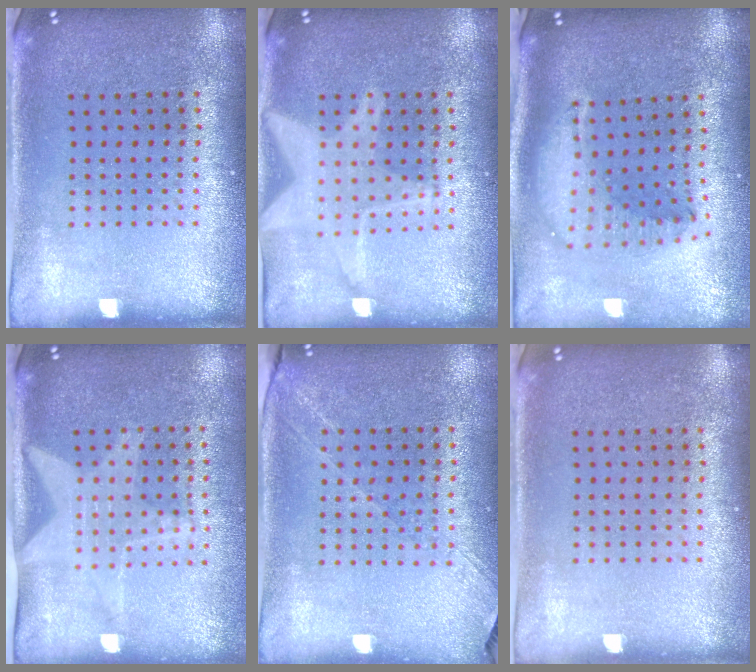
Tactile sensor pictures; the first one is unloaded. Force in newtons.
{"total": 2.3, "press": 2.3, "slide": 0.3}
{"total": 1.8, "press": 1.5, "slide": 1.0}
{"total": 1.9, "press": 1.5, "slide": 1.1}
{"total": 1.3, "press": 1.2, "slide": 0.4}
{"total": 0.0}